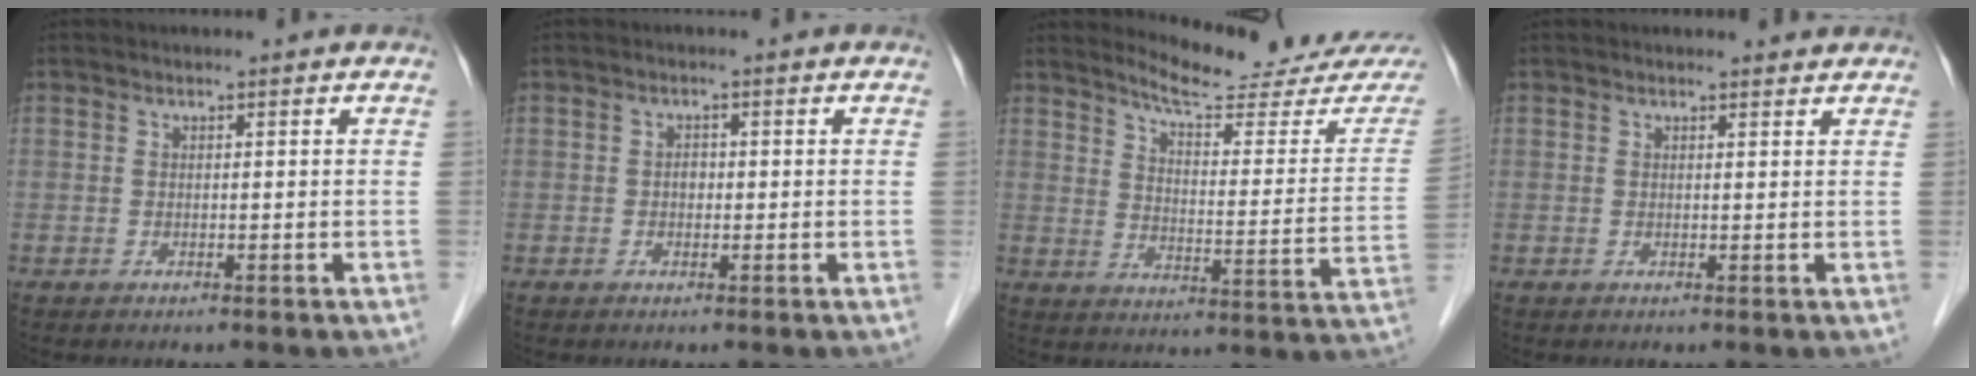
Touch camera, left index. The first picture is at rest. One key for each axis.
{"total": 1.1, "fx": -0.1, "fy": 0.8, "fz": 0.7, "tx": -0.009, "ty": 0.003, "tz": -0.004}
{"total": 17.1, "fx": 16.4, "fy": 0.9, "fz": 4.9, "tx": -0.068, "ty": -0.094, "tz": 0.199}
{"total": 2.0, "fx": 2.0, "fy": 0.4, "fz": 0.1, "tx": -0.009, "ty": -0.001, "tz": 0.020}